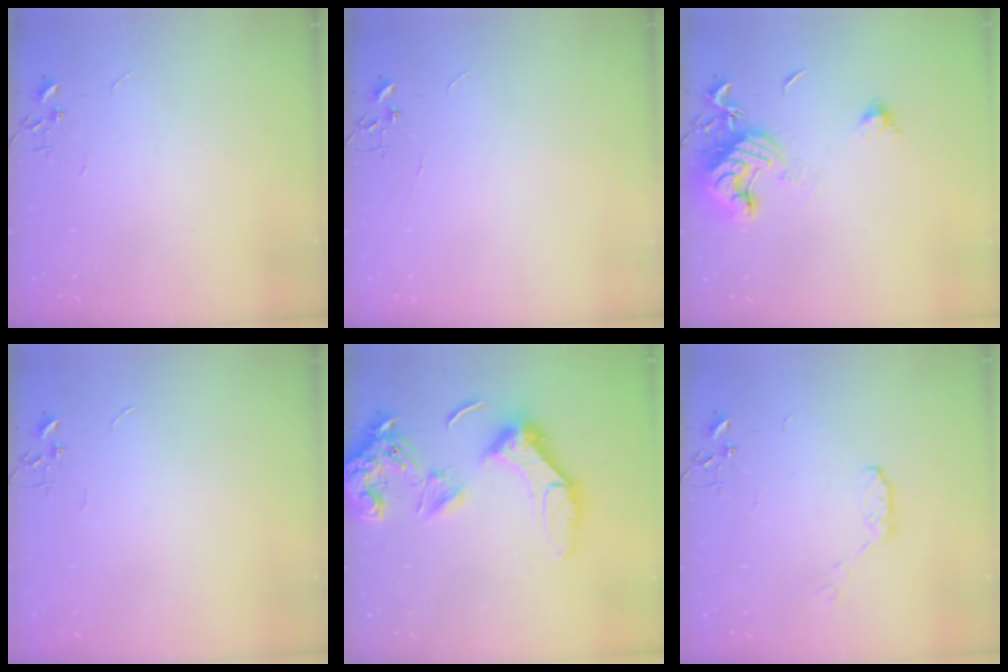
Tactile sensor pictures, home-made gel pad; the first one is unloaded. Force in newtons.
{"total": 0.0}
{"total": 12.9, "press": 12.8, "slide": 1.7}
{"total": 0.0}
{"total": 20.0, "press": 19.8, "slide": 2.9}
{"total": 5.8, "press": 5.8, "slide": 0.1}